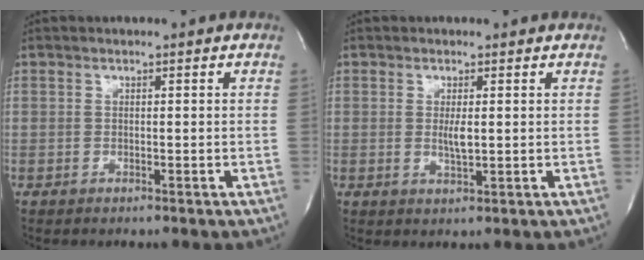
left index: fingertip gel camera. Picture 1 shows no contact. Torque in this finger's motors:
{"motor_torque": [0.09, -0.01, 0.03, 0.02]}